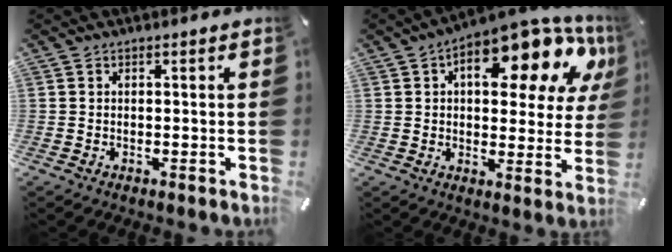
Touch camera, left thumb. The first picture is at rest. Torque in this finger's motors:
{"motor_torque": [2.17, 2.67, 2.25, -0.52, 0.18]}